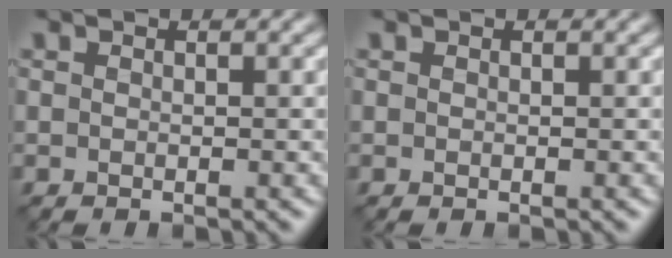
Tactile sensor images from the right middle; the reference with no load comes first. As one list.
[{"total": 0.0}]